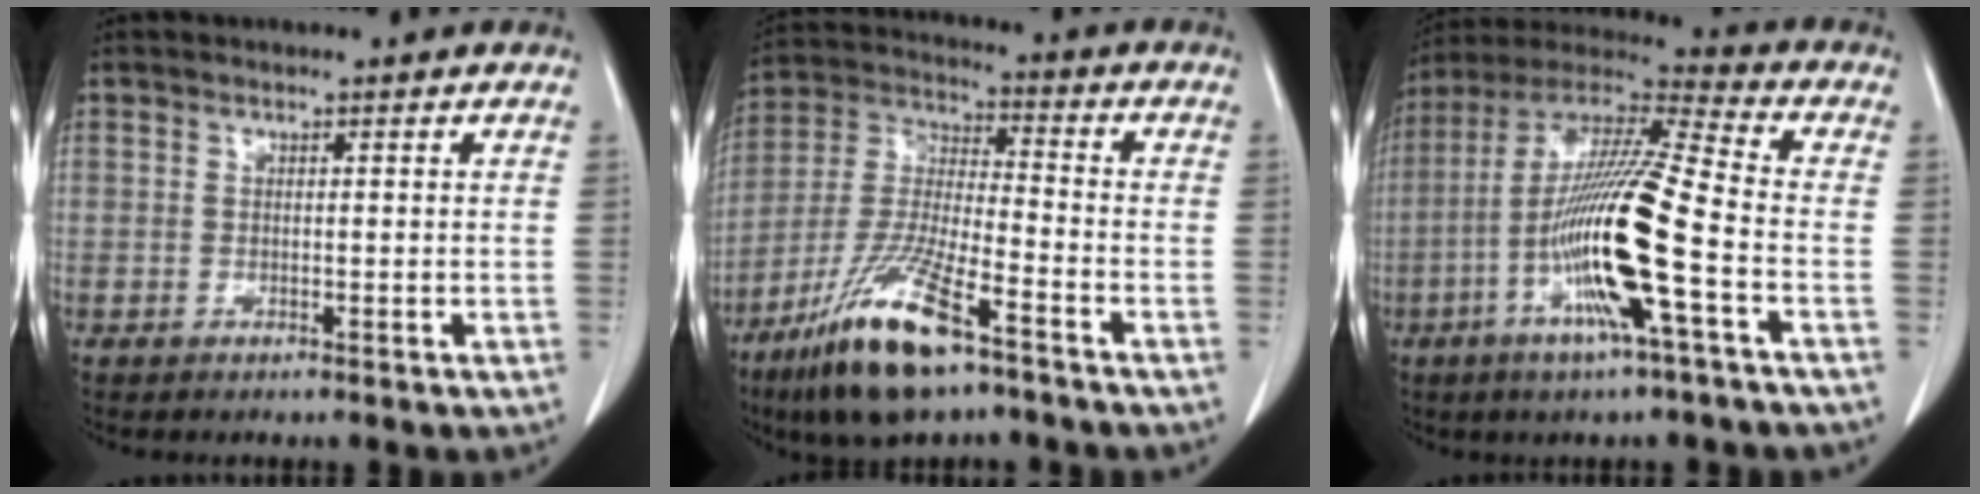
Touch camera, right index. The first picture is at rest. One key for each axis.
{"total": 15.7, "fx": -9.7, "fy": 2.8, "fz": 12.0, "tx": -0.258, "ty": -0.034, "tz": -0.179}
{"total": 17.6, "fx": -5.2, "fy": 0.1, "fz": 16.8, "tx": -0.334, "ty": -0.008, "tz": -0.107}